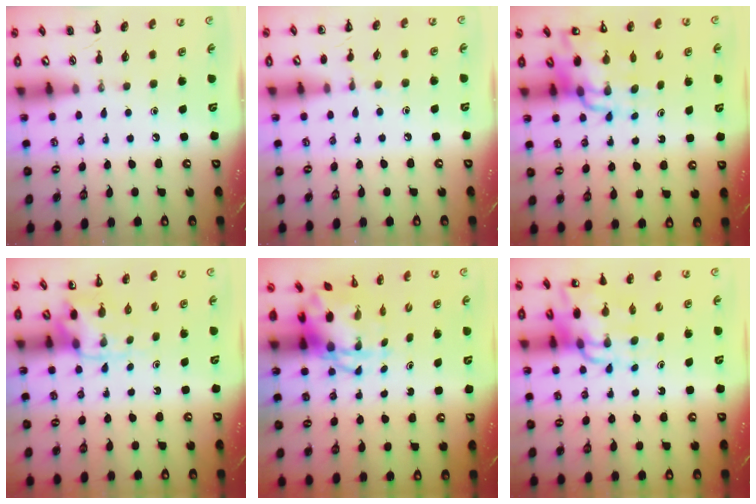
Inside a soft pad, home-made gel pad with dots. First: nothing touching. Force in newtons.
{"total": 5.5, "press": 5.2, "slide": 1.8}
{"total": 13.7, "press": 13.1, "slide": 4.1}
{"total": 5.1, "press": 5.0, "slide": 0.9}
{"total": 4.4, "press": 4.3, "slide": 1.1}
{"total": 11.7, "press": 11.1, "slide": 3.6}